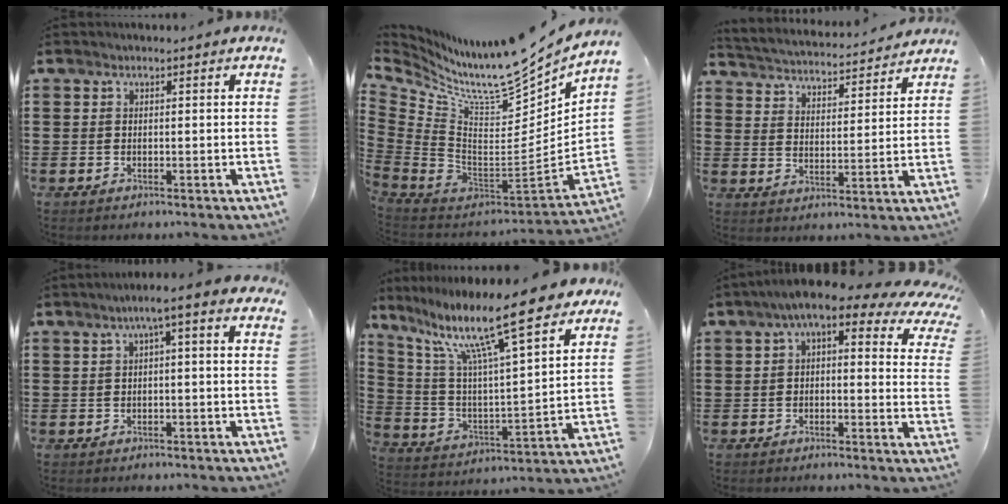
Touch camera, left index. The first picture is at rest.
{"total": 10.3, "force": [8.6, 1.5, 5.6], "torque": [-0.124, -0.091, 0.136]}
{"total": 3.3, "force": [3.3, -0.1, 0.1], "torque": [-0.024, -0.032, 0.048]}
{"total": 3.0, "force": [0.0, 0.3, 3.0], "torque": [-0.058, 0.006, -0.004]}
{"total": 14.7, "force": [11.1, 1.3, 9.6], "torque": [-0.204, -0.065, 0.180]}
{"total": 6.3, "force": [3.7, 1.5, 4.9], "torque": [-0.099, -0.016, 0.055]}